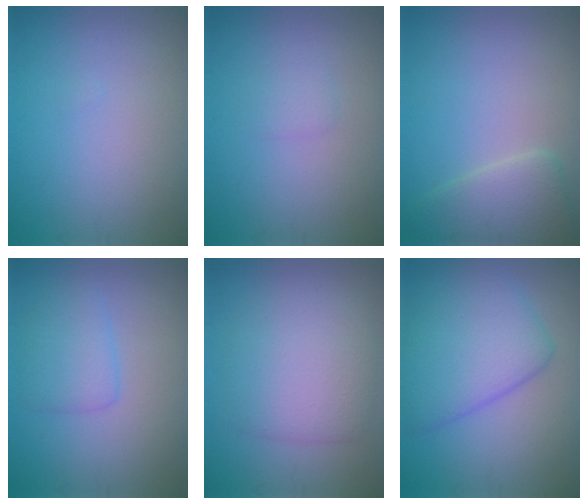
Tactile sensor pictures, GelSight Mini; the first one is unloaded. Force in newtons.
{"total": 1.0, "press": 1.0, "slide": 0.1}
{"total": 3.2, "press": 3.2, "slide": 0.3}
{"total": 2.5, "press": 2.5, "slide": 0.2}
{"total": 5.3, "press": 5.3, "slide": 0.3}
{"total": 7.0, "press": 7.0, "slide": 0.2}